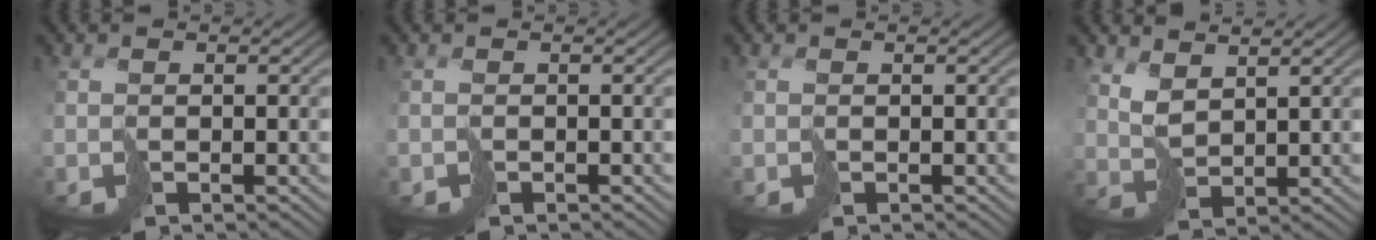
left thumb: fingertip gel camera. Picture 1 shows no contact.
{"total": 0.6, "force": [-0.4, 0.5, 0.1], "torque": [-0.002, 0.000, -0.010]}
{"total": 0.0}
{"total": 3.8, "force": [2.7, 1.5, 2.2], "torque": [-0.061, 0.001, 0.059]}